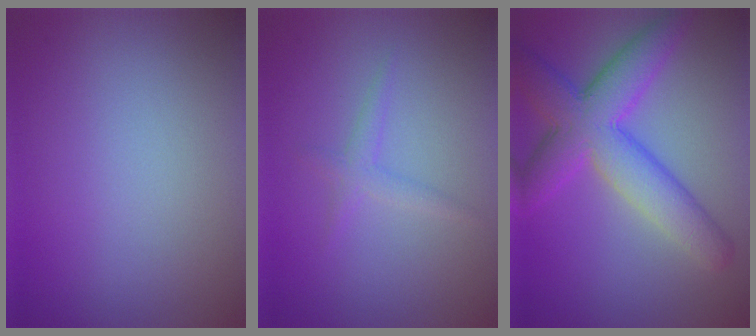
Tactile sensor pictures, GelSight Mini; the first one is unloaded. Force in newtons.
{"total": 1.4, "press": 1.4, "slide": 0.0}
{"total": 7.4, "press": 7.4, "slide": 0.4}